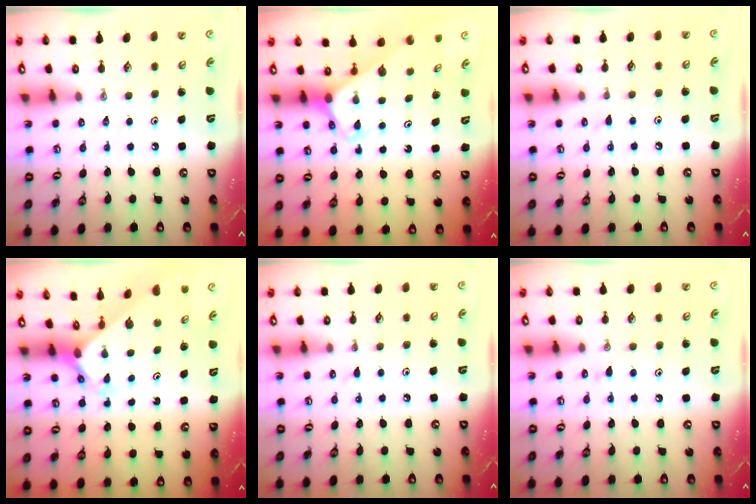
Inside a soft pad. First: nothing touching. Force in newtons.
{"total": 2.7, "press": 2.7, "slide": 0.2}
{"total": 4.6, "press": 4.6, "slide": 0.7}
{"total": 2.4, "press": 2.4, "slide": 0.2}
{"total": 3.0, "press": 3.0, "slide": 0.4}
{"total": 5.8, "press": 5.8, "slide": 0.5}